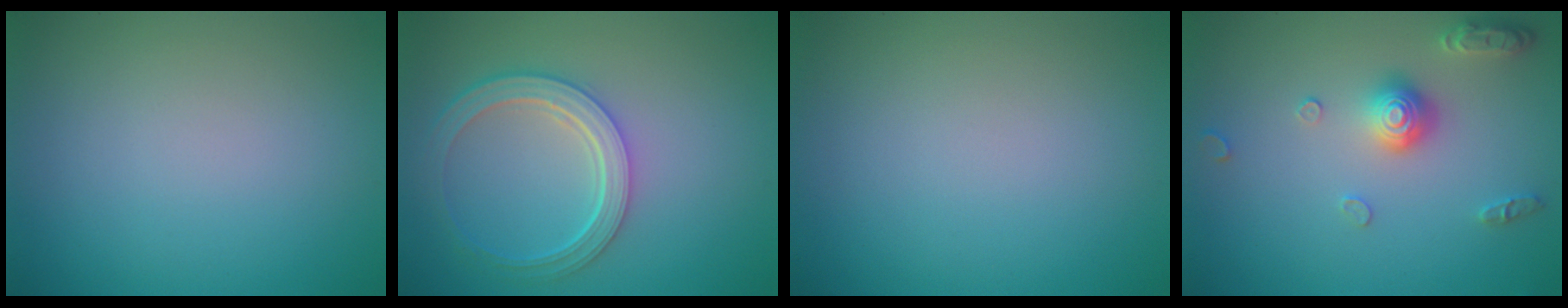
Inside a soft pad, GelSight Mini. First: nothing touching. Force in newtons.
{"total": 4.7, "press": 3.7, "slide": 2.9}
{"total": 0.0}
{"total": 3.0, "press": 2.9, "slide": 0.7}